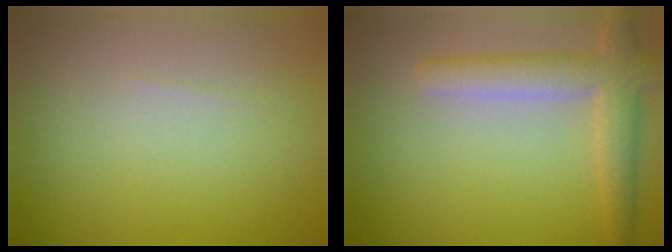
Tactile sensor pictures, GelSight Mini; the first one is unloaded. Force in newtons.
{"total": 4.6, "press": 4.6, "slide": 0.4}